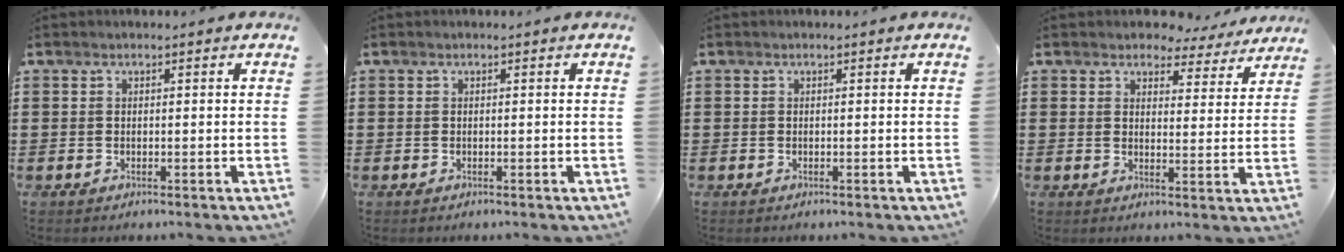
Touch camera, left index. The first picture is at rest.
{"total": 0.0}
{"total": 0.0}
{"total": 4.1, "force": [3.9, 1.3, 0.6], "torque": [-0.023, -0.015, 0.067]}